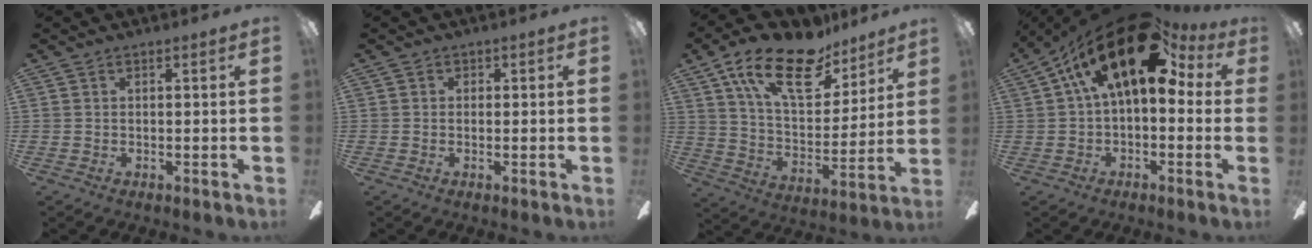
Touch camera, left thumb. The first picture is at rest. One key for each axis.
{"total": 1.0, "fx": -0.5, "fy": 0.8, "fz": 0.3, "tx": -0.004, "ty": 0.005, "tz": -0.010}
{"total": 20.9, "fx": 13.6, "fy": 9.7, "fz": 12.5, "tx": -0.218, "ty": -0.069, "tz": 0.239}
{"total": 20.5, "fx": 9.4, "fy": 9.7, "fz": 15.4, "tx": -0.263, "ty": -0.035, "tz": 0.157}